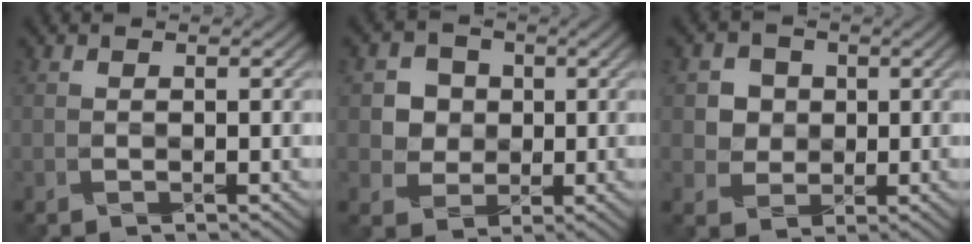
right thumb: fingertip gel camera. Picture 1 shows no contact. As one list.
[{"total": 3.9, "force": [0.6, 3.8, 0.7], "torque": [-0.025, -0.005, 0.007]}, {"total": 3.4, "force": [0.7, 3.3, 0.5], "torque": [-0.019, -0.007, 0.011]}]